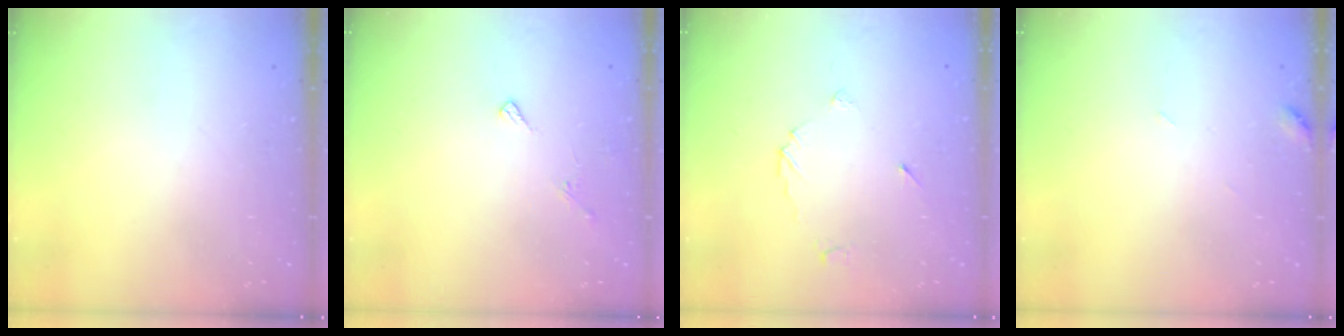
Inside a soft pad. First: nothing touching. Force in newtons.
{"total": 6.0, "press": 6.0, "slide": 0.6}
{"total": 4.6, "press": 4.6, "slide": 0.6}
{"total": 3.9, "press": 3.8, "slide": 0.4}